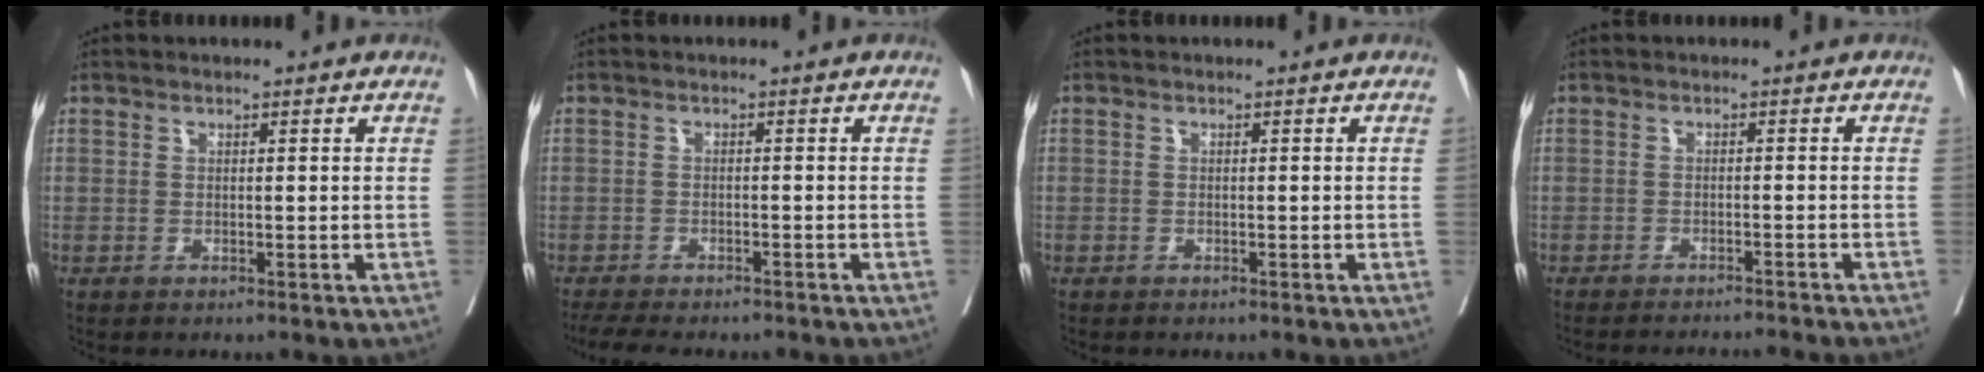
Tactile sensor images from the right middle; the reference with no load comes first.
{"total": 8.9, "force": [-7.8, 2.2, 3.7], "torque": [-0.053, -0.008, -0.111]}
{"total": 0.0}
{"total": 8.8, "force": [-8.3, -0.6, 2.8], "torque": [-0.018, -0.012, -0.107]}